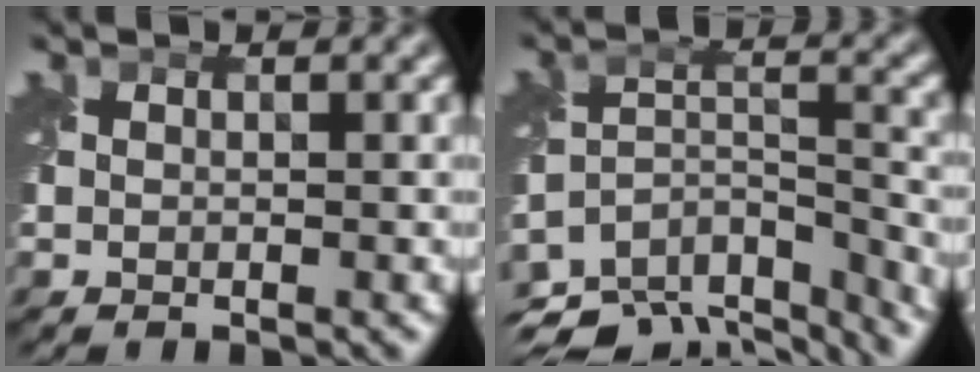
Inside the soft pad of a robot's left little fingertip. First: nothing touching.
{"total": 12.8, "force": [-11.1, 5.0, 4.0], "torque": [-0.068, -0.002, -0.139]}